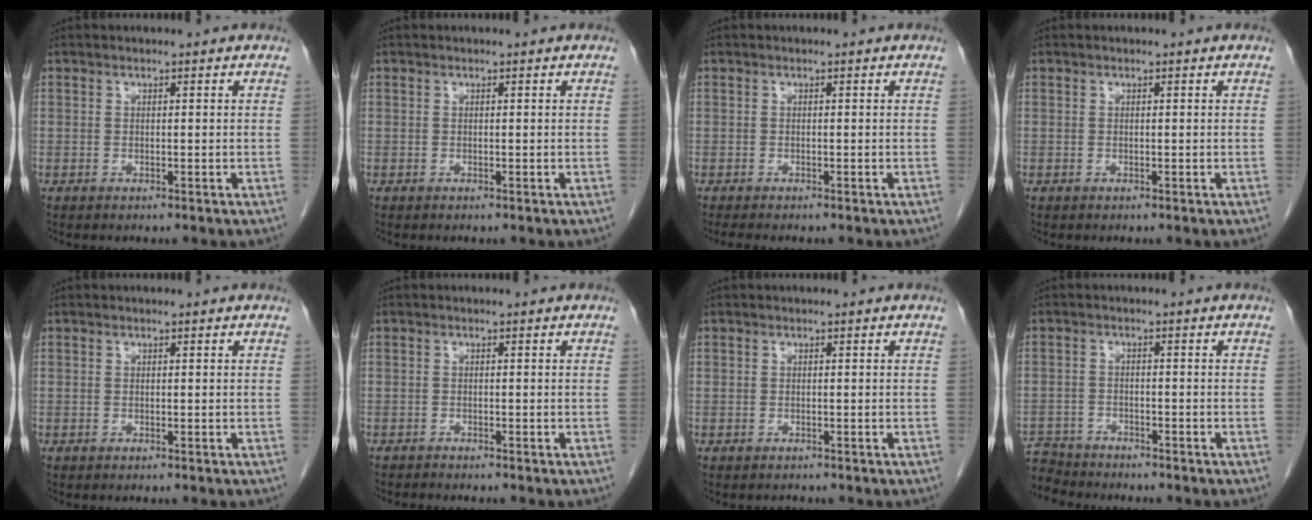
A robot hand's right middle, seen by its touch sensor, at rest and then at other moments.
{"total": 0.0}
{"total": 2.0, "force": [-1.7, 0.3, 1.0], "torque": [-0.018, -0.005, -0.023]}
{"total": 0.0}
{"total": 0.0}
{"total": 1.4, "force": [-1.4, 0.0, 0.1], "torque": [-0.007, -0.004, -0.022]}
{"total": 0.7, "force": [-0.5, 0.4, -0.2], "torque": [-0.007, 0.001, -0.010]}
{"total": 6.9, "force": [-6.6, 1.8, 0.2], "torque": [-0.011, 0.000, -0.119]}